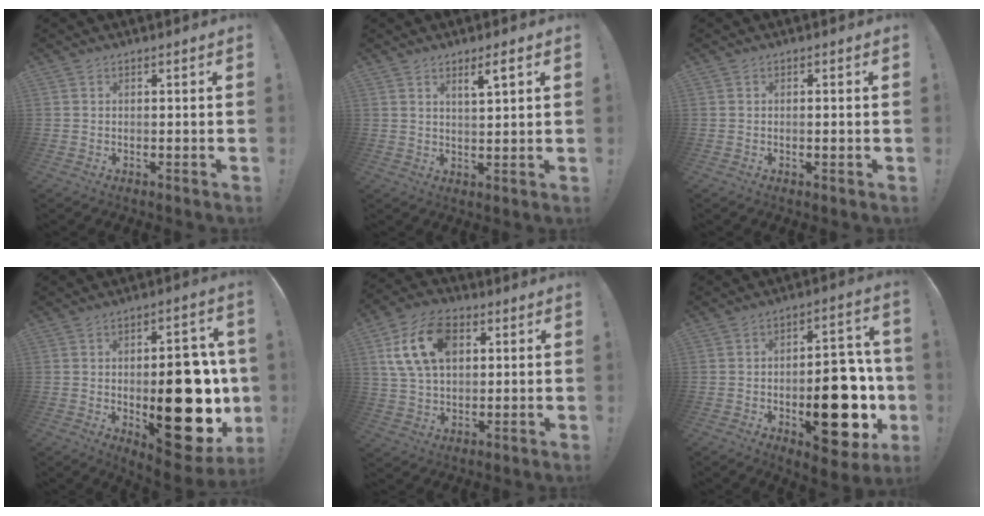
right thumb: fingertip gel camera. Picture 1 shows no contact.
{"total": 4.4, "force": [2.6, 0.6, 3.5], "torque": [-0.049, -0.012, 0.038]}
{"total": 0.6, "force": [-0.3, 0.1, 0.5], "torque": [-0.008, -0.001, -0.005]}
{"total": 25.6, "force": [-2.7, 12.0, 22.4], "torque": [-0.288, -0.003, -0.019]}
{"total": 16.6, "force": [5.5, 11.1, 11.0], "torque": [-0.194, -0.009, 0.103]}
{"total": 21.7, "force": [-5.2, 10.3, 18.3], "torque": [-0.237, 0.028, -0.063]}